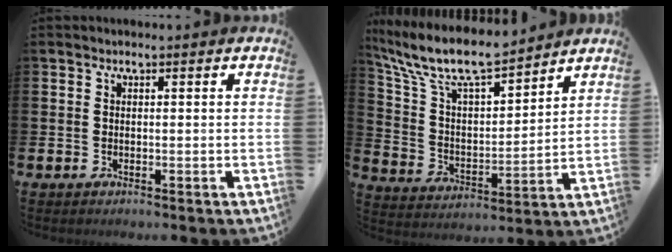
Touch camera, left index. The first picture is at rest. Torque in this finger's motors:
{"motor_torque": [1.11, -1.04, 0.89, 0.21]}